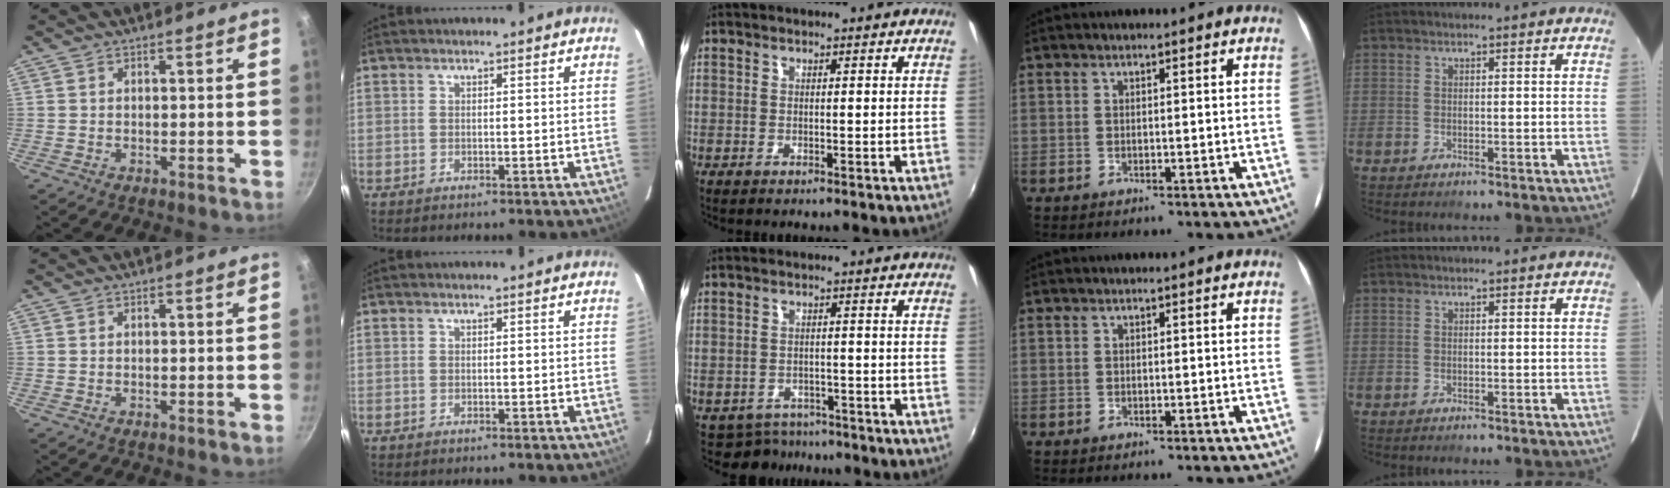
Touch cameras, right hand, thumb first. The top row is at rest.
{"middle": {"total": 5.6, "force": [-4.5, 3.2, 0.5], "torque": [-0.020, 0.002, -0.067]}}